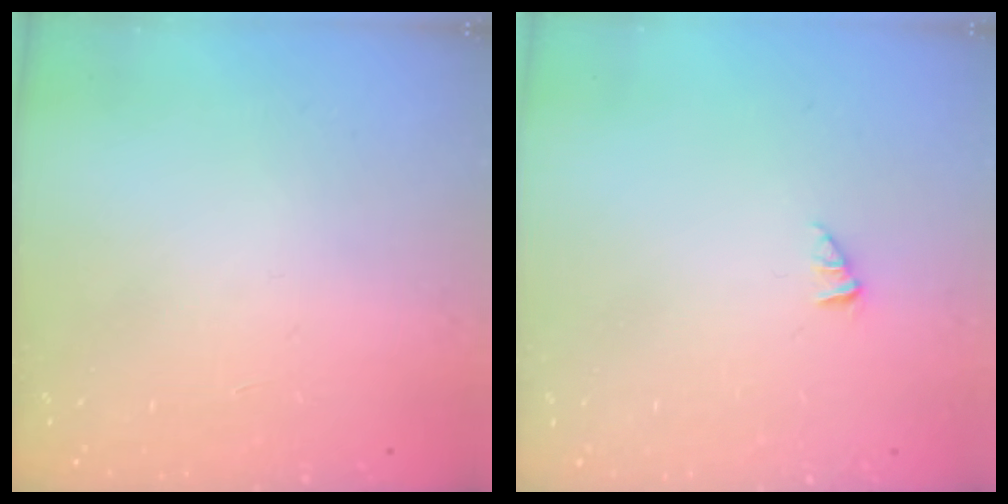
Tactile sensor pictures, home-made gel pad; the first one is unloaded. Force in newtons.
{"total": 0.0}